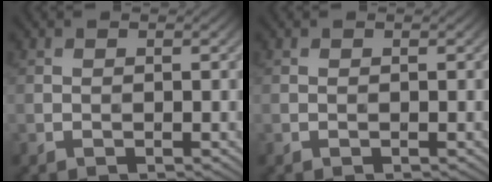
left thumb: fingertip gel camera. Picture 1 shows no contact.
{"total": 0.0}